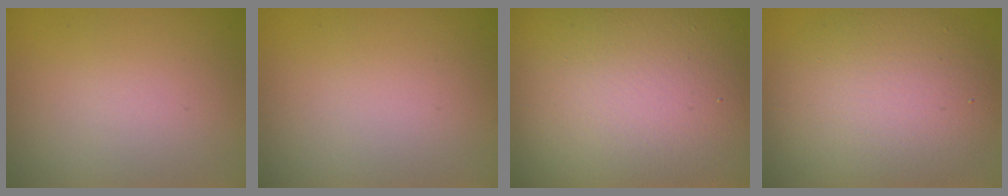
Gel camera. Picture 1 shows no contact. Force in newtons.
{"total": 0.0}
{"total": 20.7, "press": 20.7, "slide": 1.2}
{"total": 8.5, "press": 8.5, "slide": 0.3}